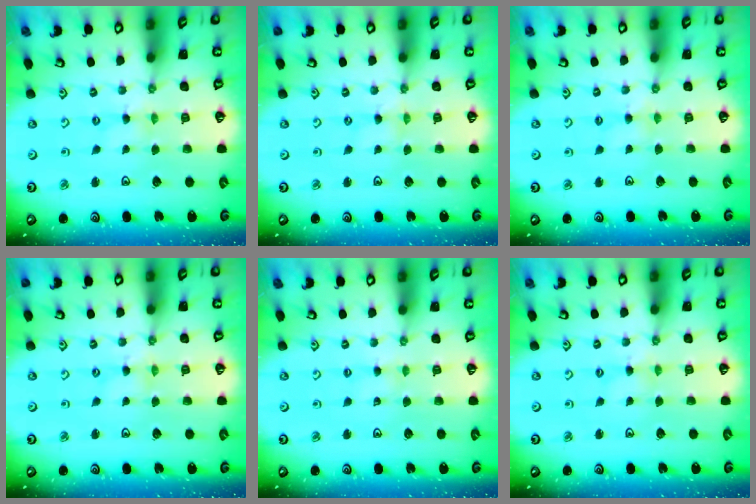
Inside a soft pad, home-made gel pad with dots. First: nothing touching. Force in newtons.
{"total": 0.0}
{"total": 2.8, "press": 2.8, "slide": 0.4}
{"total": 1.6, "press": 1.6, "slide": 0.2}
{"total": 1.5, "press": 1.5, "slide": 0.3}
{"total": 1.3, "press": 1.2, "slide": 0.4}